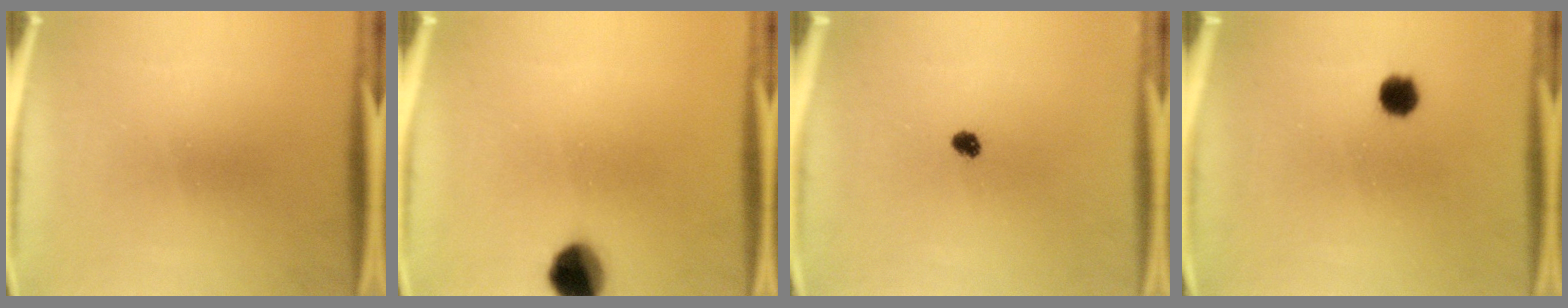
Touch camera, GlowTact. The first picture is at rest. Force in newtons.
{"total": 8.4}
{"total": 1.9}
{"total": 4.1}